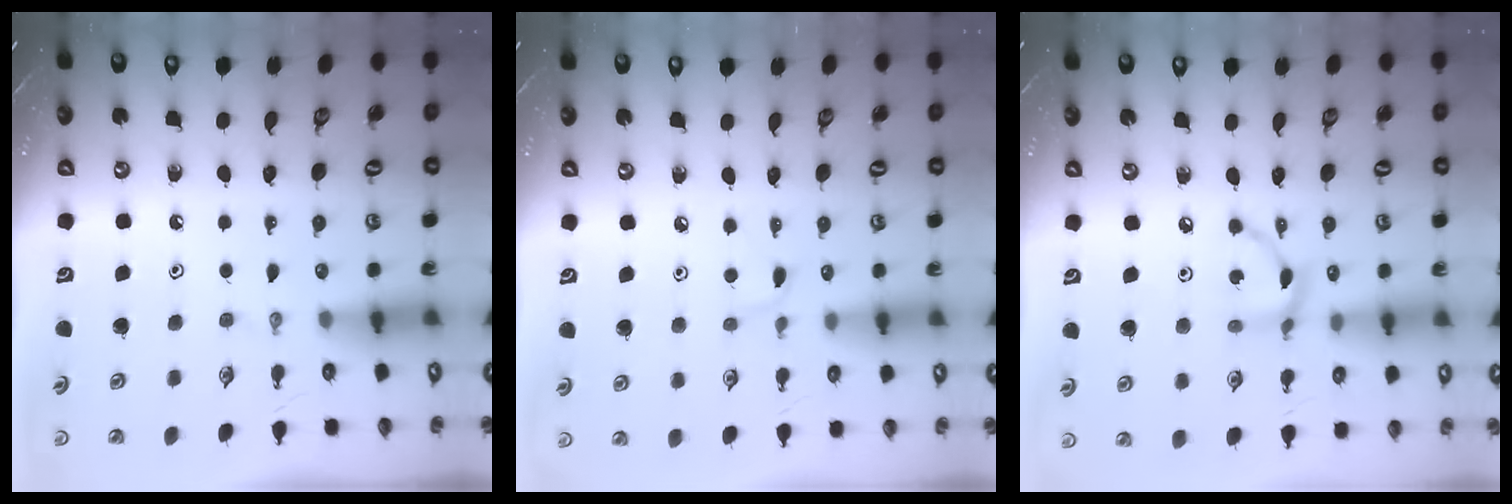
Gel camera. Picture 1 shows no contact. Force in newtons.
{"total": 4.3, "press": 4.2, "slide": 0.7}
{"total": 8.5, "press": 8.4, "slide": 0.4}